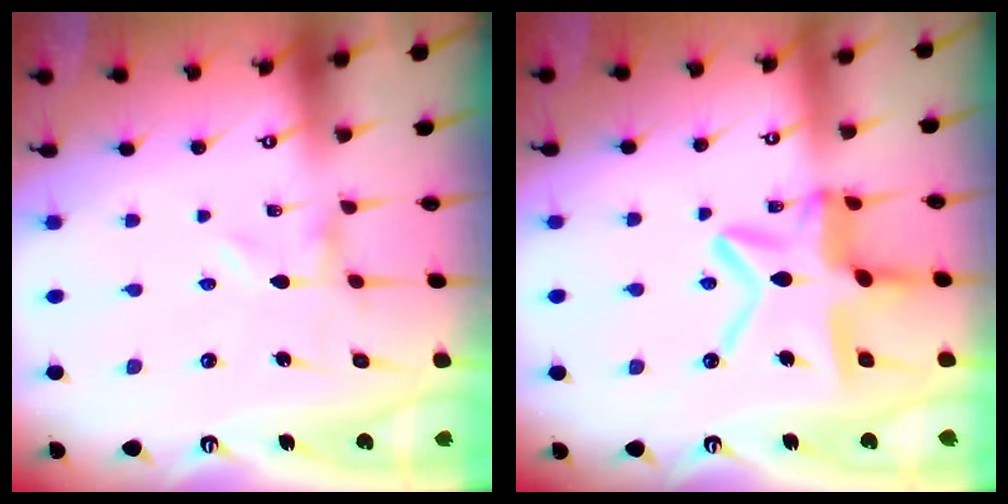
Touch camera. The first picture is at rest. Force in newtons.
{"total": 15.0, "press": 14.9, "slide": 1.5}